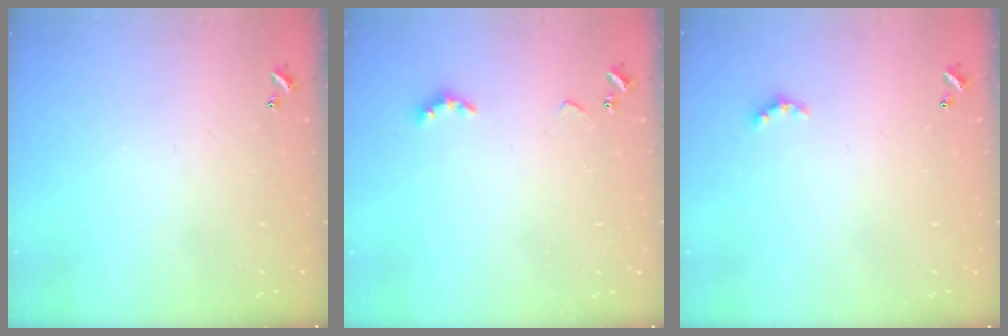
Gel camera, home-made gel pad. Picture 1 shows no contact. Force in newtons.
{"total": 2.9, "press": 2.8, "slide": 0.6}
{"total": 2.4, "press": 2.4, "slide": 0.6}